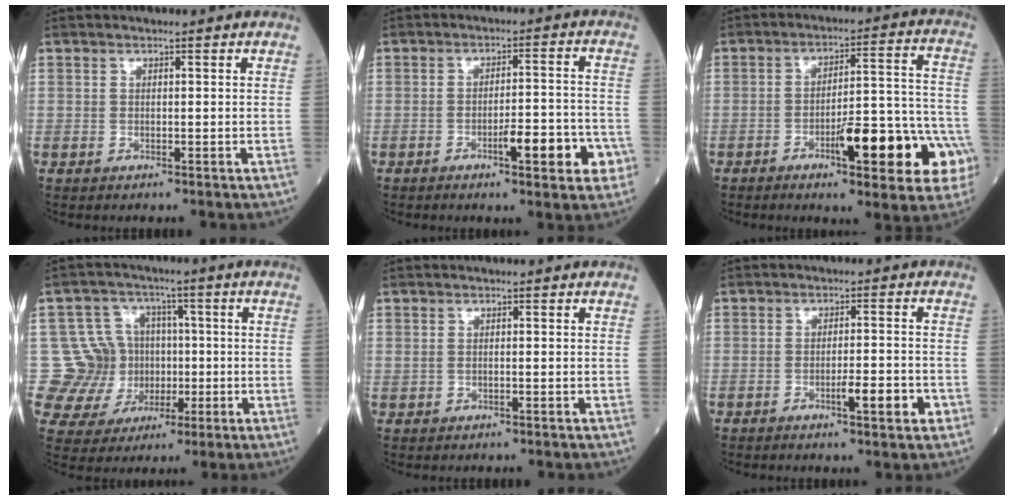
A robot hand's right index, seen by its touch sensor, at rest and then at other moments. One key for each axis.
{"total": 7.9, "fx": -3.4, "fy": 1.6, "fz": 7.0, "tx": -0.093, "ty": 0.007, "tz": -0.040}
{"total": 15.6, "fx": -6.3, "fy": 3.0, "fz": 14.0, "tx": -0.147, "ty": 0.030, "tz": -0.074}
{"total": 10.9, "fx": 0.0, "fy": 10.8, "fz": 1.9, "tx": -0.039, "ty": 0.043, "tz": 0.017}
{"total": 0.0}
{"total": 4.5, "fx": -1.8, "fy": 0.6, "fz": 4.1, "tx": -0.060, "ty": 0.001, "tz": -0.024}